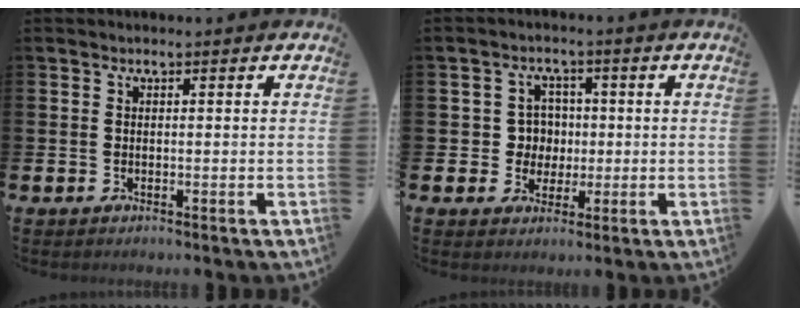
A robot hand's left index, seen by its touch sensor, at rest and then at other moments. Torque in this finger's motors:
{"motor_torque": [0.09, 0.17, 0.02, -0.01]}